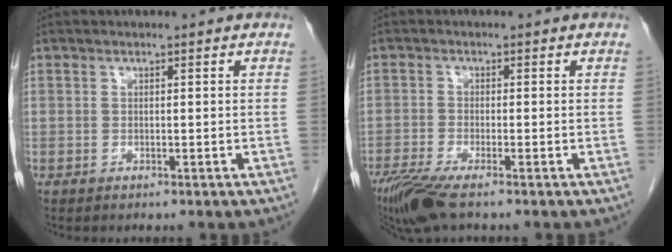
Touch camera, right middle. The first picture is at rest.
{"total": 6.0, "force": [-4.4, 0.5, 4.1], "torque": [-0.078, -0.018, -0.082]}